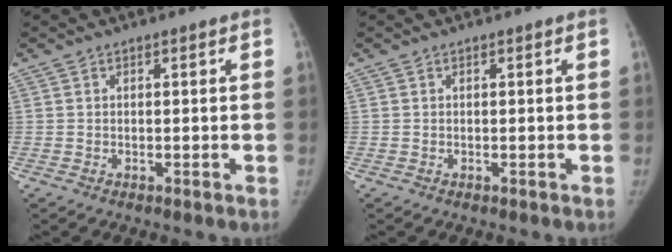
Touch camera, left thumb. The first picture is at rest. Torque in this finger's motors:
{"motor_torque": [0.08, 0.01, 0.19, -0.01, 0.03]}